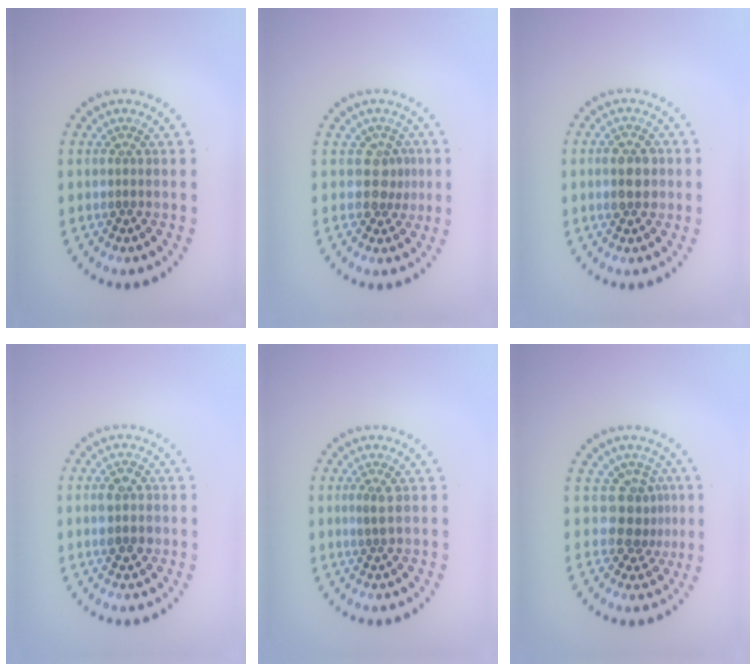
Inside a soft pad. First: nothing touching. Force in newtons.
{"total": 2.0, "press": 1.6, "slide": 1.3}
{"total": 2.9, "press": 2.9, "slide": 0.2}
{"total": 2.7, "press": 2.7, "slide": 0.1}
{"total": 1.2, "press": 1.0, "slide": 0.6}
{"total": 2.8, "press": 2.1, "slide": 1.9}